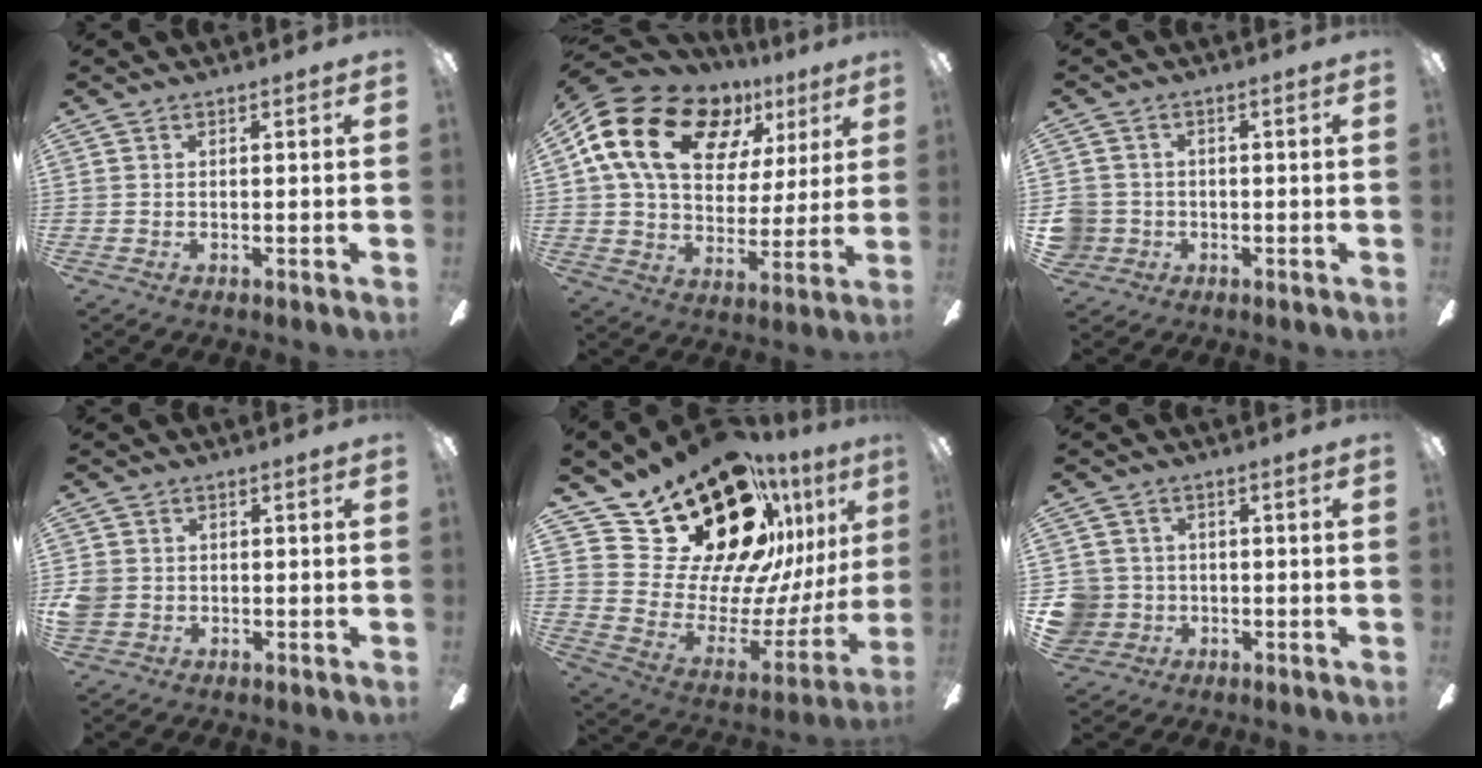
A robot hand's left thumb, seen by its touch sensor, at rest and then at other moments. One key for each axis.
{"total": 20.5, "fx": 9.9, "fy": 13.1, "fz": 12.2, "tx": -0.218, "ty": -0.034, "tz": 0.179}
{"total": 4.6, "fx": -0.6, "fy": 4.5, "fz": 0.8, "tx": -0.036, "ty": 0.011, "tz": -0.009}
{"total": 3.5, "fx": -0.2, "fy": 3.3, "fz": 1.2, "tx": -0.022, "ty": 0.003, "tz": -0.005}
{"total": 28.3, "fx": 18.6, "fy": 13.6, "fz": 16.4, "tx": -0.278, "ty": -0.140, "tz": 0.357}
{"total": 6.1, "fx": -0.4, "fy": 6.0, "fz": 1.2, "tx": -0.048, "ty": 0.011, "tz": -0.005}